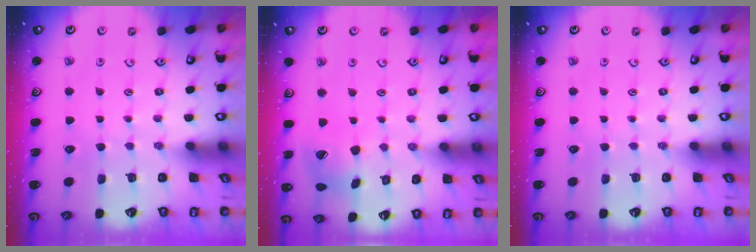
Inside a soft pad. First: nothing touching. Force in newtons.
{"total": 13.8, "press": 13.7, "slide": 1.9}
{"total": 0.0}